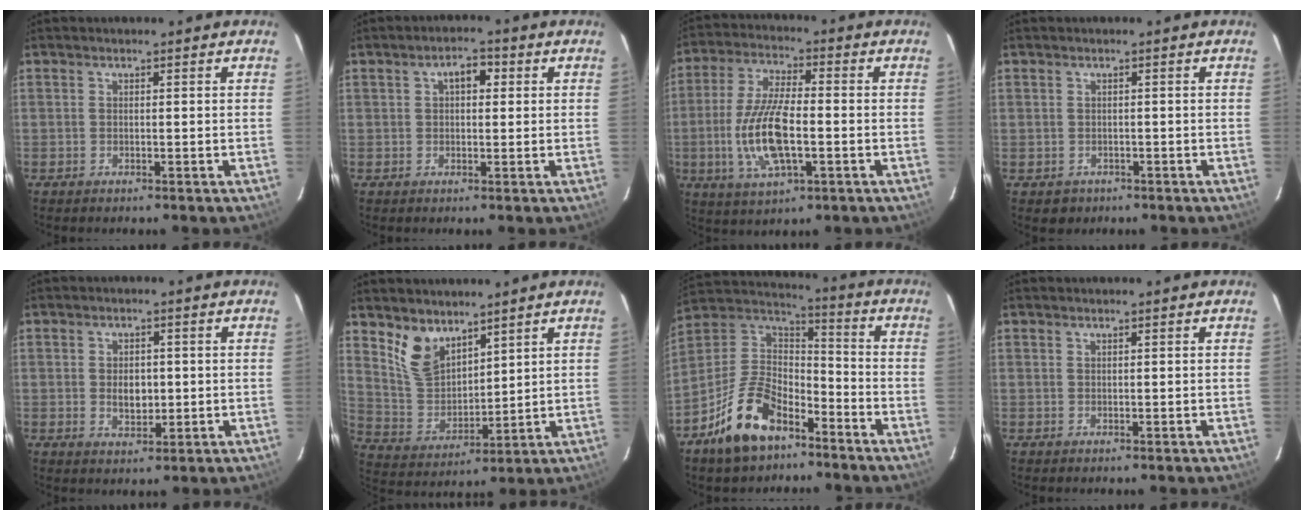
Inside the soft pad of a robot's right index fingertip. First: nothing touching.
{"total": 3.7, "force": [1.0, 2.1, 2.8], "torque": [-0.042, 0.015, 0.017]}
{"total": 13.4, "force": [-2.7, 4.7, 12.2], "torque": [-0.255, -0.005, -0.051]}
{"total": 2.4, "force": [-0.7, 2.3, 0.3], "torque": [-0.006, 0.001, -0.005]}
{"total": 4.3, "force": [-0.1, 2.9, 3.2], "torque": [-0.054, -0.001, 0.002]}
{"total": 9.1, "force": [6.5, 4.9, 4.1], "torque": [-0.080, 0.001, 0.141]}
{"total": 16.5, "force": [-10.1, 8.7, 9.6], "torque": [-0.207, 0.022, -0.179]}
{"total": 0.0}